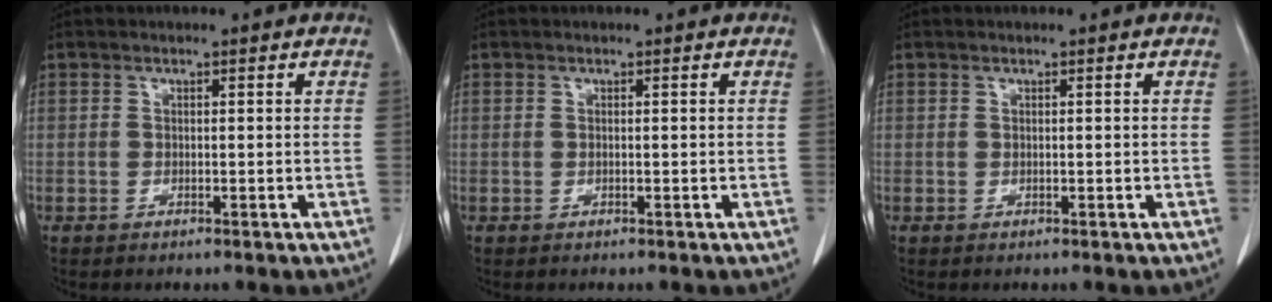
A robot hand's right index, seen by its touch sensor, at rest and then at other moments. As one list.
[{"total": 0.0}, {"total": 0.0}]